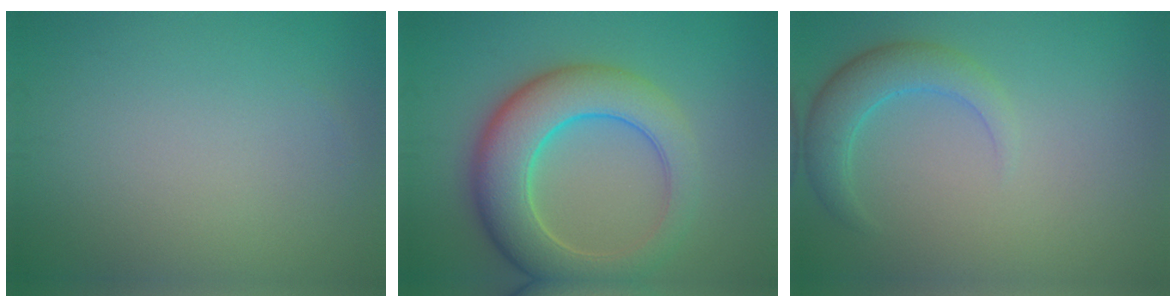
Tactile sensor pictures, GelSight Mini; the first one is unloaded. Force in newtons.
{"total": 8.6, "press": 8.6, "slide": 0.6}
{"total": 3.5, "press": 3.4, "slide": 0.2}